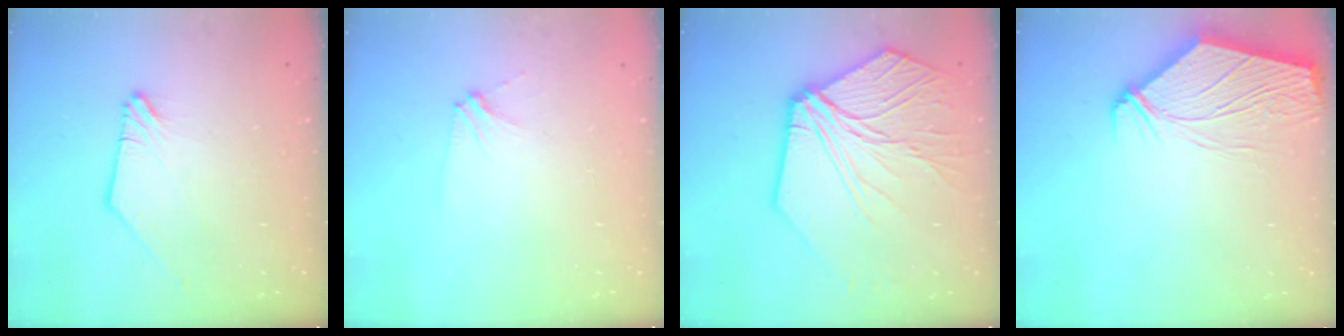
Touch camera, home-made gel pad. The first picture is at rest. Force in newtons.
{"total": 2.8, "press": 2.8, "slide": 0.4}
{"total": 14.2, "press": 14.1, "slide": 2.0}
{"total": 9.7, "press": 9.7, "slide": 0.8}